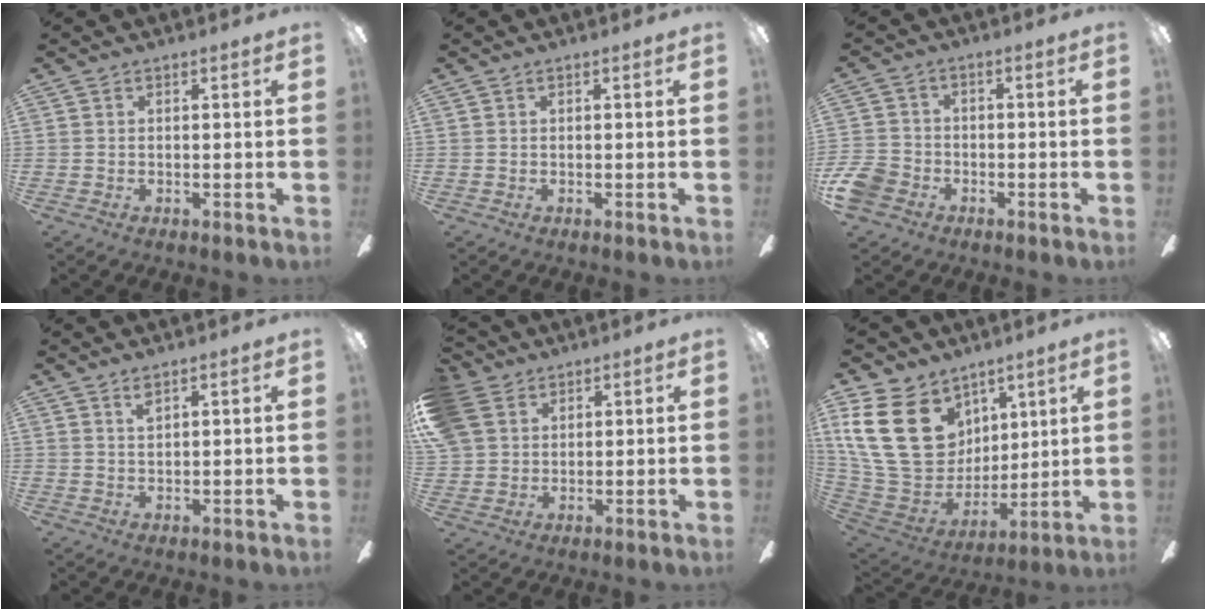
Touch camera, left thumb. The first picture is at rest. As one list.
[{"total": 0.0}, {"total": 6.7, "force": [-3.2, 5.1, 2.9], "torque": [-0.076, 0.019, -0.062]}, {"total": 2.3, "force": [1.7, 0.6, 1.4], "torque": [-0.033, 0.001, 0.032]}, {"total": 8.8, "force": [4.4, 6.9, 3.1], "torque": [-0.087, -0.002, 0.089]}, {"total": 24.5, "force": [8.1, 18.2, 14.3], "torque": [-0.313, -0.031, 0.156]}]